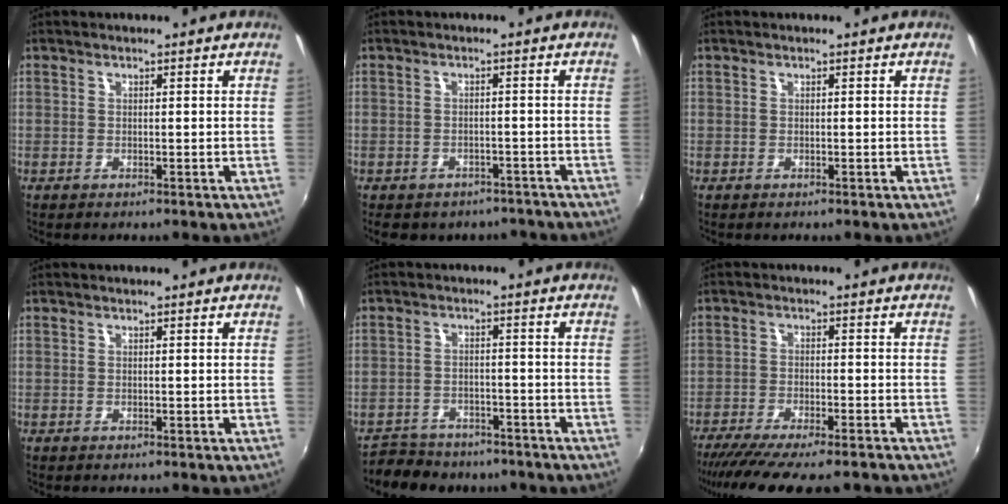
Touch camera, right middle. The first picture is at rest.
{"total": 8.9, "force": [-7.1, 4.6, 2.9], "torque": [-0.065, -0.007, -0.083]}
{"total": 0.0}
{"total": 0.0}
{"total": 10.5, "force": [-8.7, 4.9, 3.1], "torque": [-0.084, -0.002, -0.129]}
{"total": 13.5, "force": [-11.4, 2.0, 7.0], "torque": [-0.145, -0.045, -0.177]}